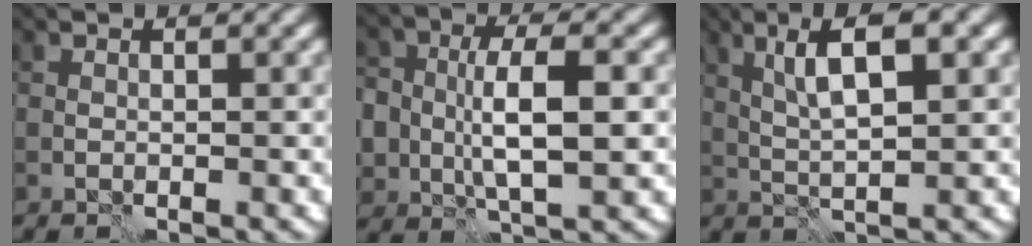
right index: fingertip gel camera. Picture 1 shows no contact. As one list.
[{"total": 6.9, "force": [0.1, 4.4, 5.3], "torque": [-0.103, -0.007, 0.003]}, {"total": 5.3, "force": [2.0, 1.2, 4.8], "torque": [-0.093, 0.006, 0.040]}]